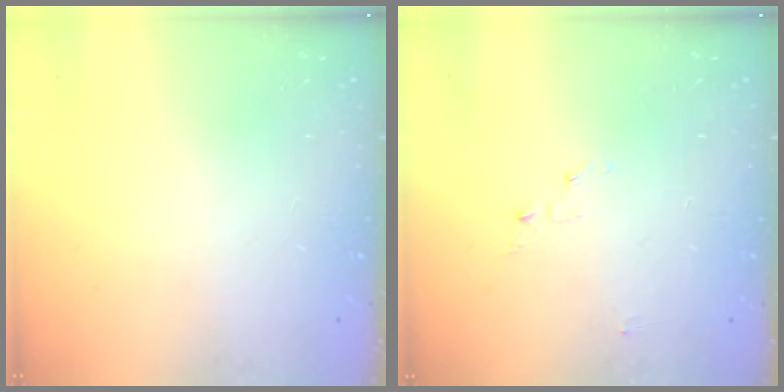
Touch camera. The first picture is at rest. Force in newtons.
{"total": 2.8, "press": 2.8, "slide": 0.3}